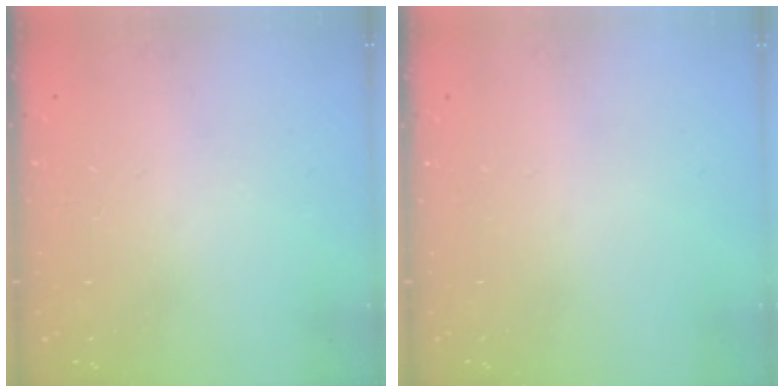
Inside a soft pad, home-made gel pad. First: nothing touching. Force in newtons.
{"total": 0.0}